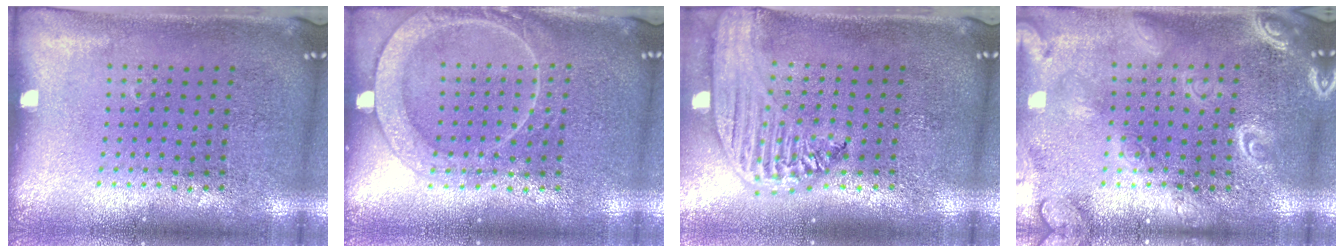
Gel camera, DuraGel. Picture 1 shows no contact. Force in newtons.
{"total": 3.0, "press": 2.9, "slide": 0.5}
{"total": 2.8, "press": 2.2, "slide": 1.6}
{"total": 3.8, "press": 3.8, "slide": 0.5}